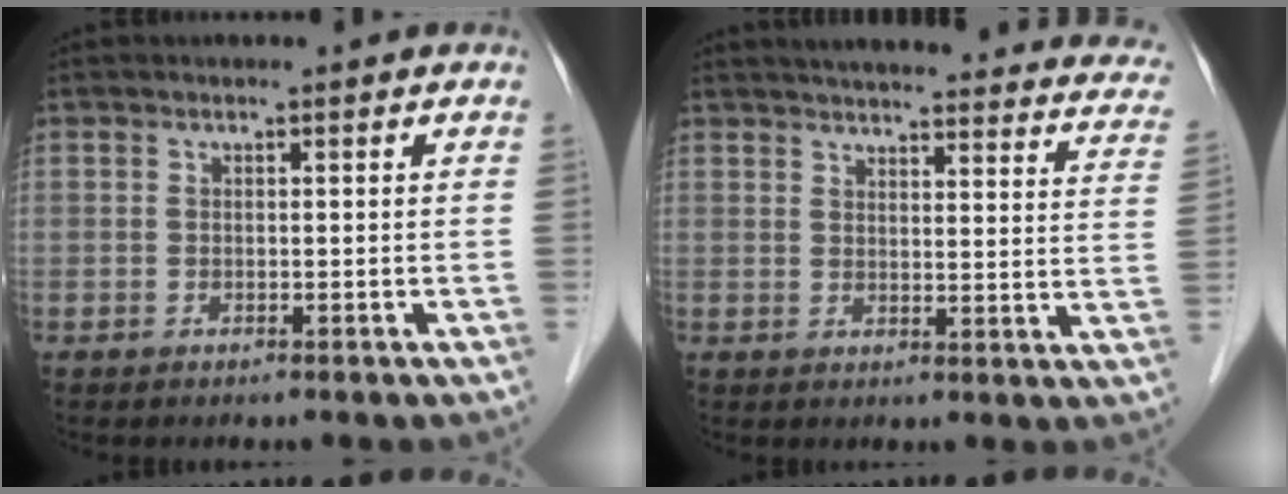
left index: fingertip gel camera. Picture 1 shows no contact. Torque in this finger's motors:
{"motor_torque": [0.22, -0.24, 0.27, 0.02]}